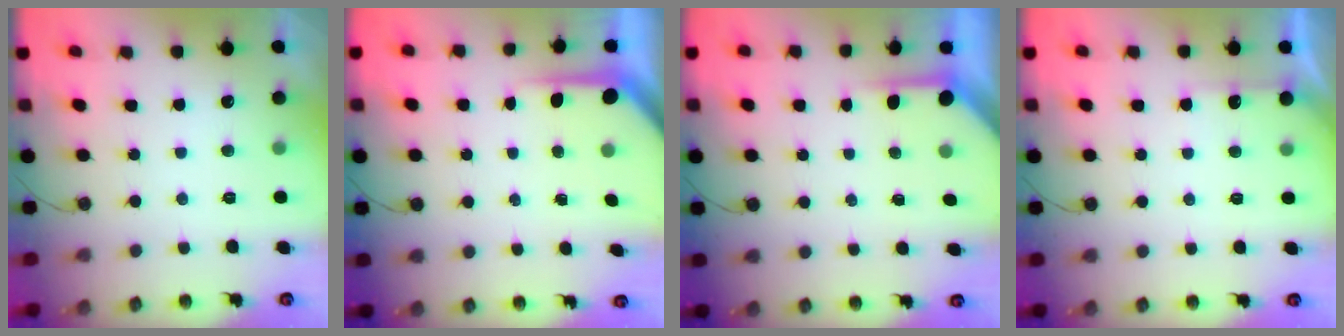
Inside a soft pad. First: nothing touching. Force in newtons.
{"total": 4.9, "press": 4.9, "slide": 0.2}
{"total": 3.8, "press": 3.8, "slide": 0.2}
{"total": 3.9, "press": 3.9, "slide": 0.5}